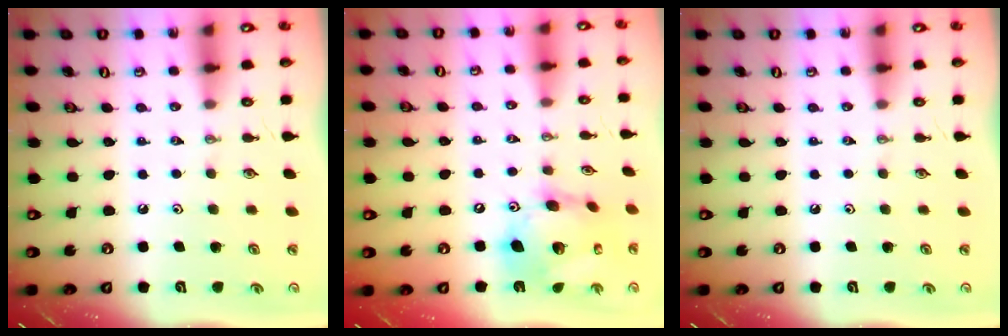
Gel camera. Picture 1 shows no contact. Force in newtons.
{"total": 17.1, "press": 17.0, "slide": 1.8}
{"total": 0.0}